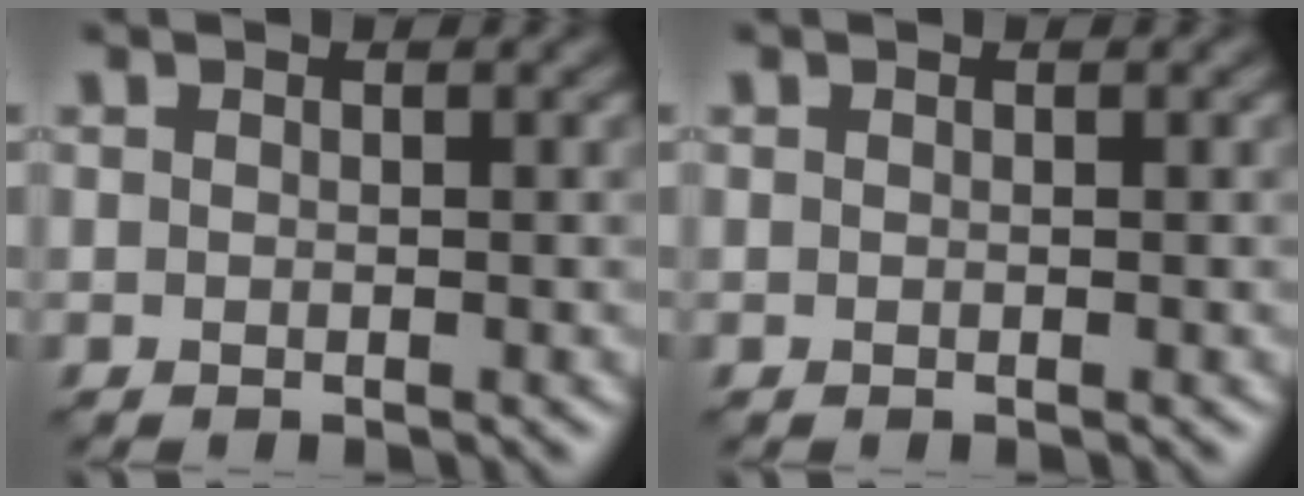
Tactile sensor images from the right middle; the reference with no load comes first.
{"total": 0.0}